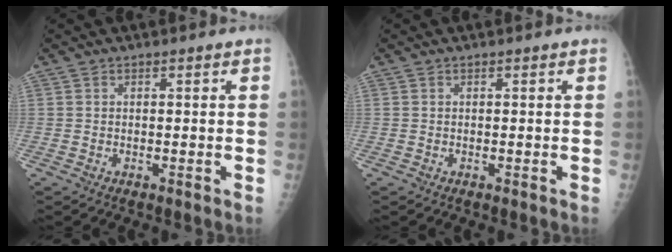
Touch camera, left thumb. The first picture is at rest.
{"total": 0.0}